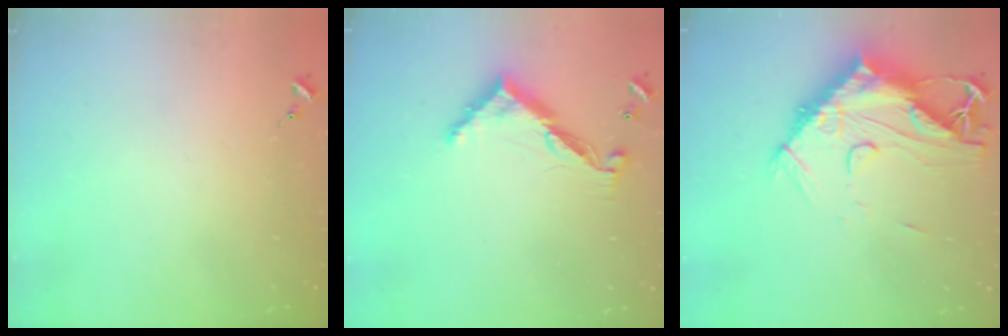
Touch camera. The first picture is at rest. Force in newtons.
{"total": 9.9, "press": 9.9, "slide": 0.2}
{"total": 18.5, "press": 18.4, "slide": 1.9}